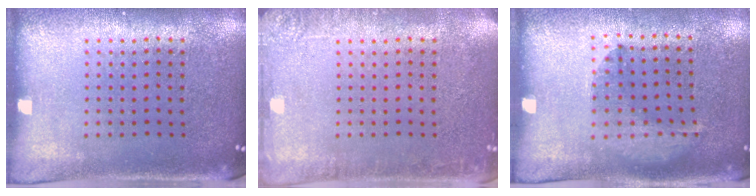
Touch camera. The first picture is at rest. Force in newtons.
{"total": 2.1, "press": 2.1, "slide": 0.3}
{"total": 1.2, "press": 1.0, "slide": 0.7}